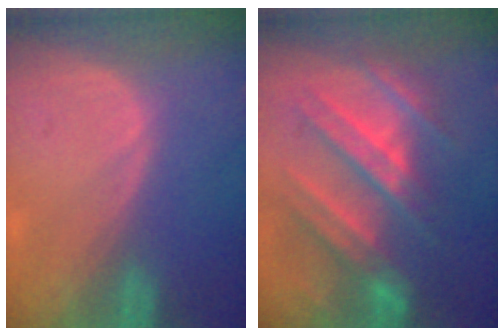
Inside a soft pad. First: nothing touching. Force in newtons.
{"total": 9.9, "press": 9.6, "slide": 2.3}